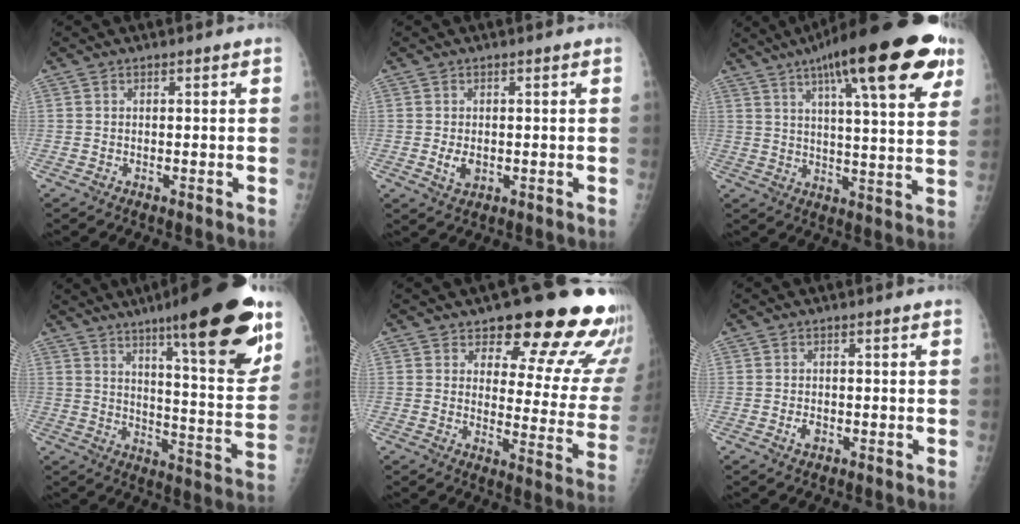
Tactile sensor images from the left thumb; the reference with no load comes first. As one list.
[{"total": 2.7, "force": [-0.2, 1.9, 2.0], "torque": [-0.031, -0.005, 0.003]}, {"total": 24.8, "force": [13.3, 6.0, 20.0], "torque": [-0.279, -0.018, 0.186]}, {"total": 23.3, "force": [13.9, 4.2, 18.2], "torque": [-0.231, -0.068, 0.206]}, {"total": 20.0, "force": [15.5, 7.0, 10.6], "torque": [-0.079, -0.100, 0.181]}, {"total": 1.6, "force": [-0.5, 1.1, 1.1], "torque": [-0.017, 0.001, -0.007]}]